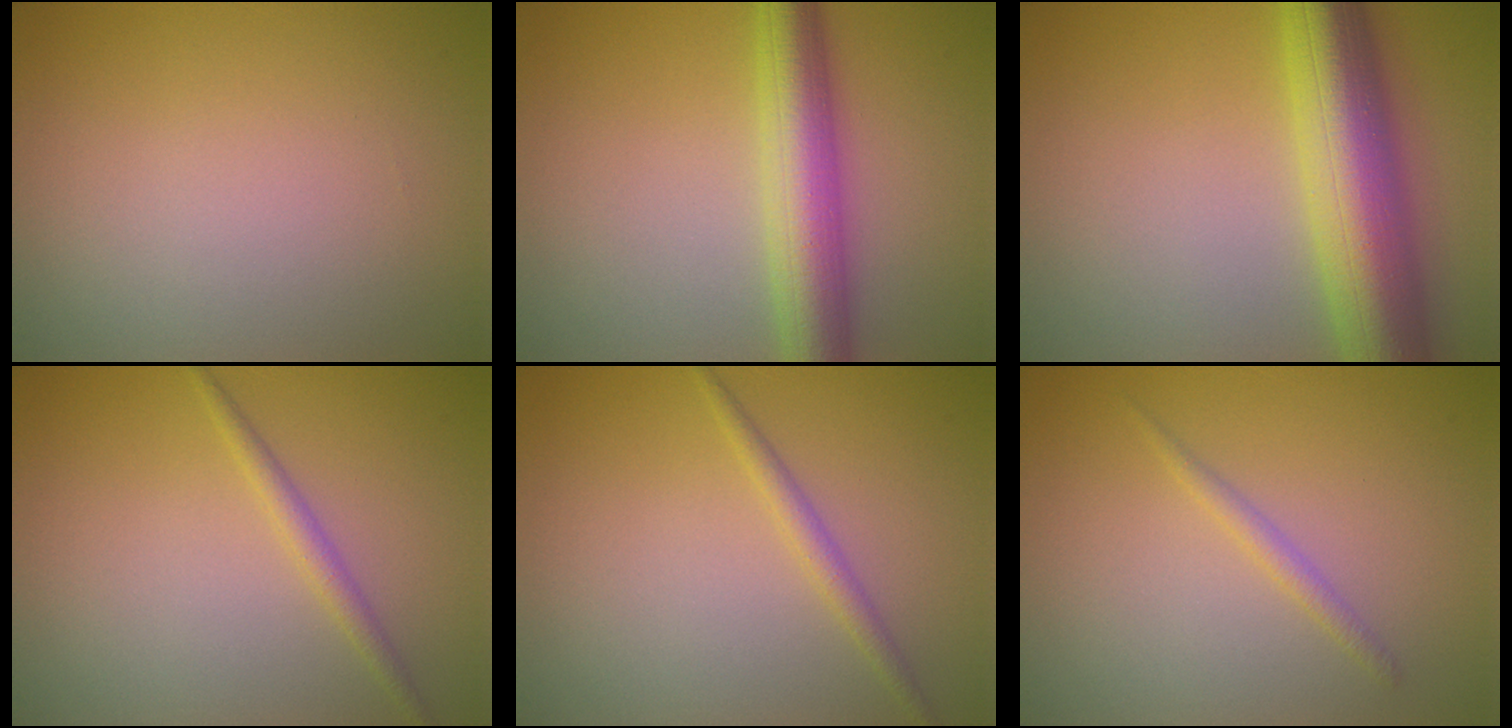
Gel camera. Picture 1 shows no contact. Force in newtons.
{"total": 6.3, "press": 6.3, "slide": 0.1}
{"total": 10.1, "press": 10.1, "slide": 0.3}
{"total": 1.5, "press": 1.5, "slide": 0.0}
{"total": 1.5, "press": 1.5, "slide": 0.0}
{"total": 1.1, "press": 1.1, "slide": 0.1}